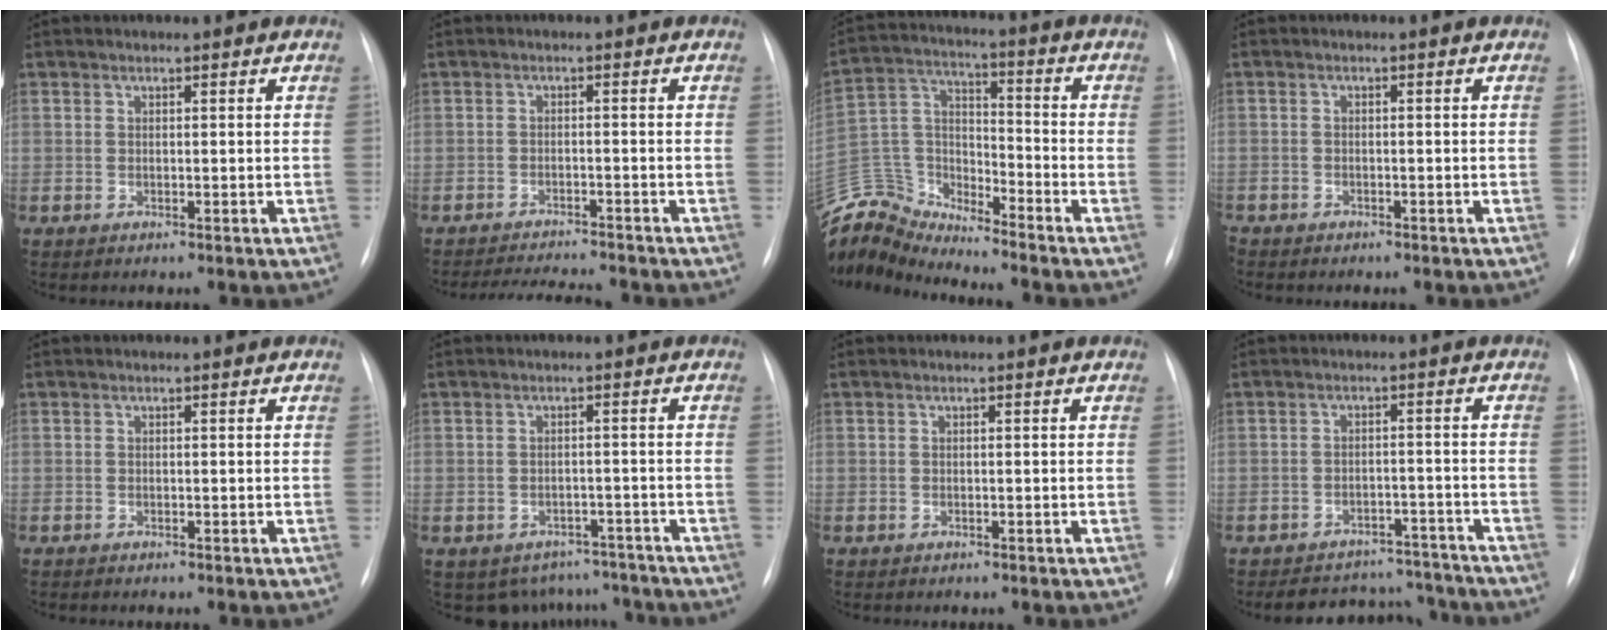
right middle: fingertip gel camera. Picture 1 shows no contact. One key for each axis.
{"total": 7.0, "fx": -6.7, "fy": 0.0, "fz": 1.9, "tx": -0.030, "ty": -0.006, "tz": -0.103}
{"total": 12.9, "fx": -12.8, "fy": 1.1, "fz": 1.2, "tx": -0.029, "ty": 0.048, "tz": -0.253}
{"total": 2.9, "fx": -2.3, "fy": 1.3, "fz": 1.2, "tx": -0.019, "ty": -0.002, "tz": -0.026}
{"total": 0.0}
{"total": 7.5, "fx": -6.3, "fy": 4.1, "fz": 0.1, "tx": 0.013, "ty": 0.025, "tz": -0.072}
{"total": 0.0}
{"total": 10.4, "fx": -9.7, "fy": 3.5, "fz": 1.0, "tx": 0.000, "ty": 0.023, "tz": -0.122}